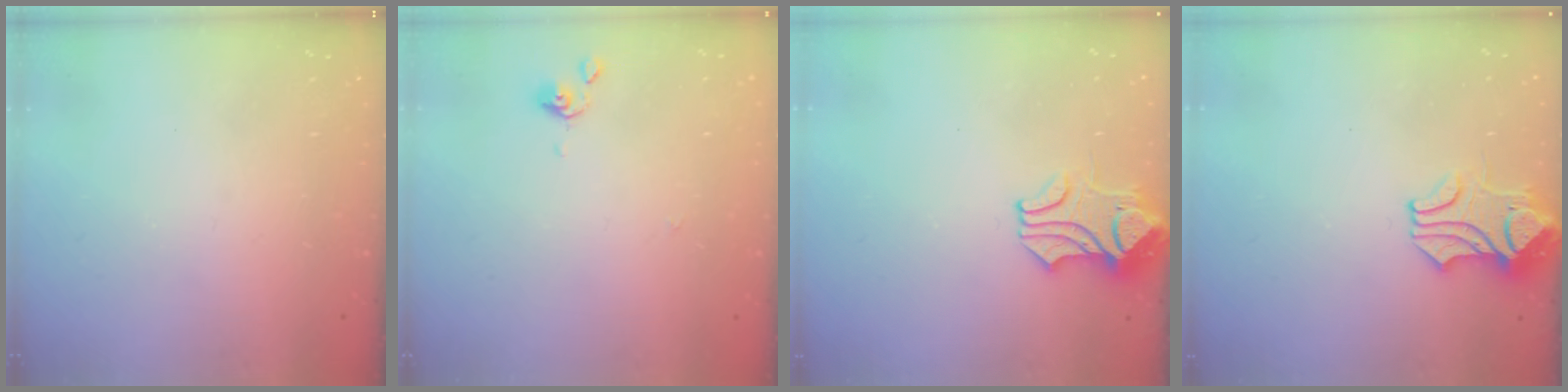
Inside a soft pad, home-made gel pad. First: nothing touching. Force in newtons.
{"total": 0.0}
{"total": 1.1, "press": 0.6, "slide": 0.9}
{"total": 1.1, "press": 0.6, "slide": 0.9}